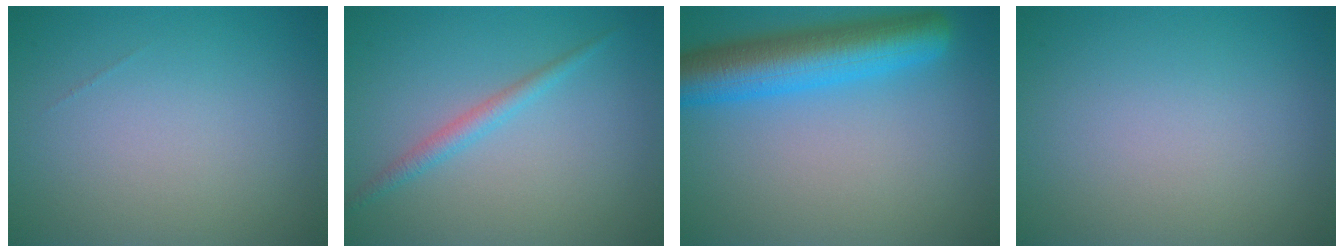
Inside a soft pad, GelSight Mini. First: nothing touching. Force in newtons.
{"total": 1.7, "press": 1.7, "slide": 0.1}
{"total": 7.6, "press": 7.6, "slide": 0.3}
{"total": 0.0}